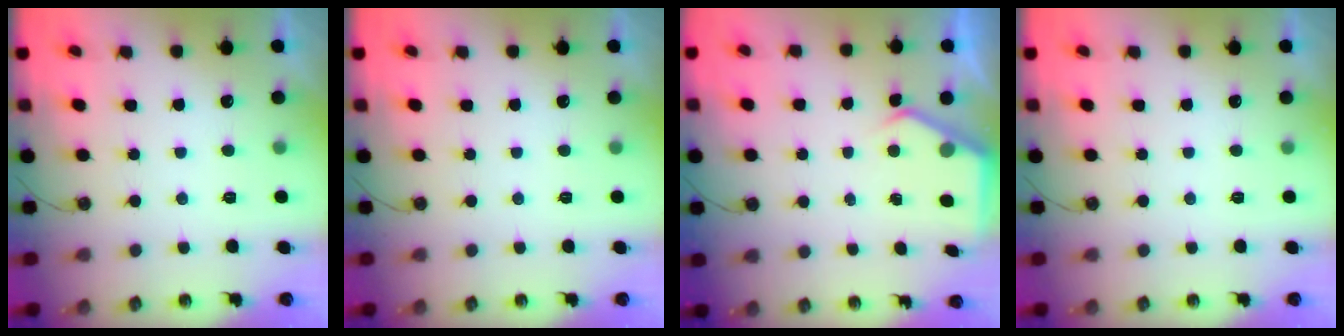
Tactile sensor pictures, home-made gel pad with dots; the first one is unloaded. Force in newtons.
{"total": 0.0}
{"total": 3.3, "press": 3.3, "slide": 0.5}
{"total": 0.0}